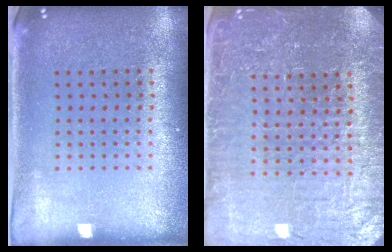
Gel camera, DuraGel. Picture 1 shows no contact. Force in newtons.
{"total": 4.3, "press": 4.1, "slide": 1.3}